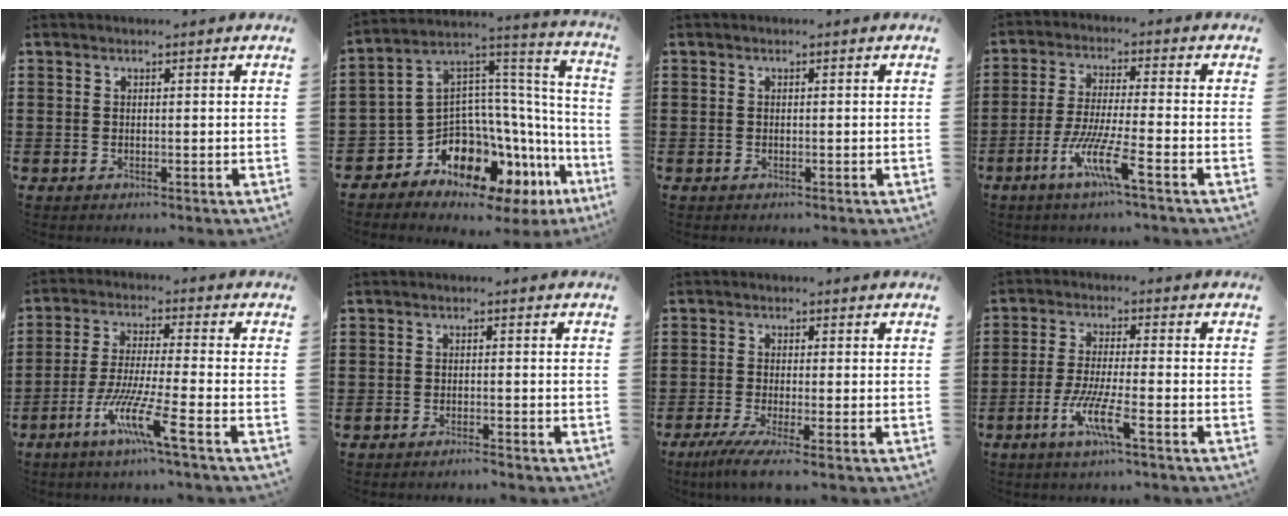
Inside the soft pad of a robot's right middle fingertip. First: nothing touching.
{"total": 8.1, "force": [-6.0, 4.4, 3.0], "torque": [-0.091, -0.036, -0.123]}
{"total": 0.0}
{"total": 7.8, "force": [-4.3, 0.5, 6.5], "torque": [-0.137, -0.011, -0.086]}
{"total": 8.9, "force": [-5.3, 0.2, 7.2], "torque": [-0.148, -0.009, -0.104]}
{"total": 1.3, "force": [-1.2, -0.1, 0.4], "torque": [-0.009, -0.004, -0.022]}
{"total": 3.3, "force": [-2.2, -0.4, 2.4], "torque": [-0.056, -0.019, -0.043]}
{"total": 6.5, "force": [-3.6, 0.5, 5.5], "torque": [-0.115, -0.012, -0.070]}